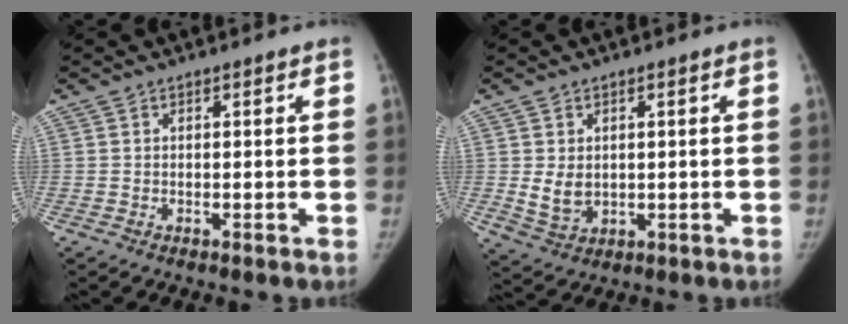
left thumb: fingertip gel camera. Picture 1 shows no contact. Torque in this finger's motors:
{"motor_torque": [0.52, 0.61, -0.16, -0.02, 0.02]}